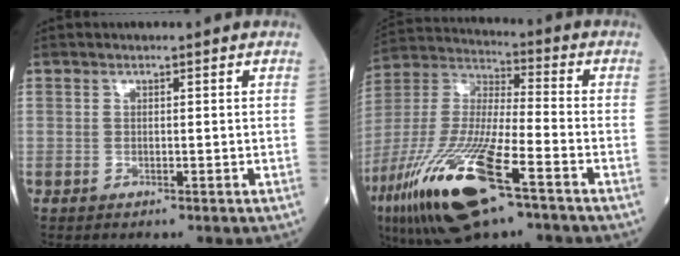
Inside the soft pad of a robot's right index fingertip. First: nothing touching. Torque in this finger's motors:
{"motor_torque": [1.94, -0.20, 1.05, 0.21]}